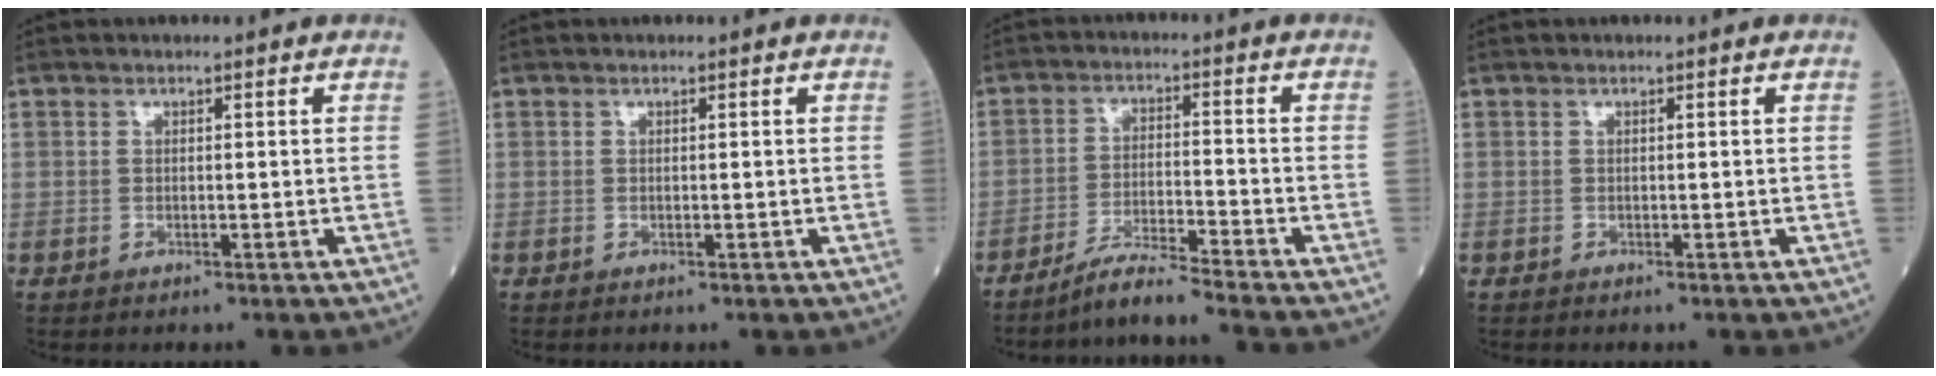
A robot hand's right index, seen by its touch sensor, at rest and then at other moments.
{"total": 0.0}
{"total": 6.1, "force": [-5.5, -1.4, 2.2], "torque": [-0.042, -0.022, -0.104]}
{"total": 0.0}